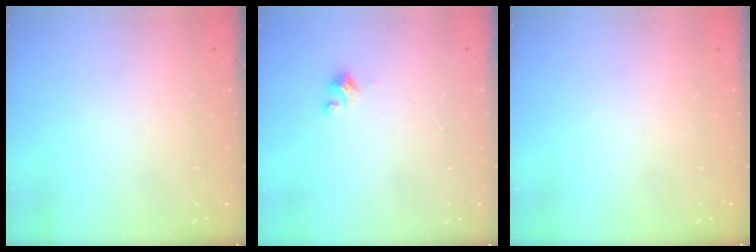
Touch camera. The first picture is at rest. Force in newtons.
{"total": 2.0, "press": 2.0, "slide": 0.2}
{"total": 0.0}